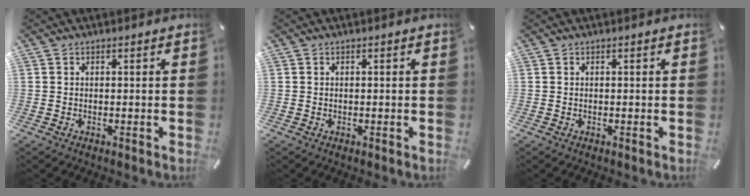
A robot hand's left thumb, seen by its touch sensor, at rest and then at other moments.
{"total": 0.0}
{"total": 0.0}